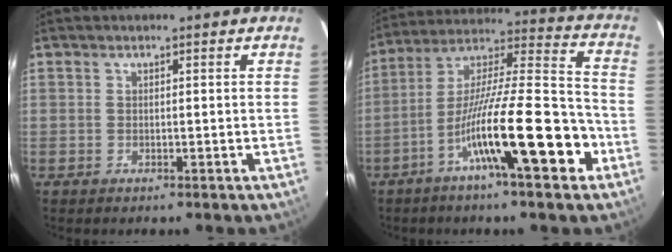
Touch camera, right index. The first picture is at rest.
{"total": 19.1, "force": [-8.3, 2.2, 17.1], "torque": [-0.300, 0.001, -0.140]}